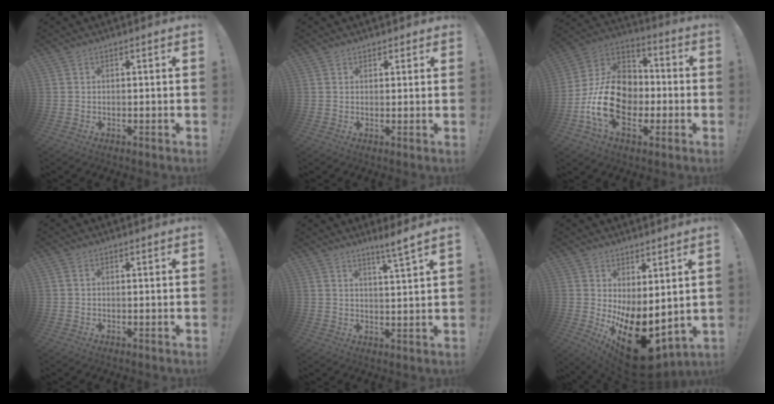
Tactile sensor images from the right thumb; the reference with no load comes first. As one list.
[{"total": 1.1, "force": [0.8, 0.7, 0.1], "torque": [0.006, -0.002, 0.014]}, {"total": 20.7, "force": [-4.9, 14.8, 13.6], "torque": [-0.254, 0.035, -0.070]}, {"total": 0.7, "force": [0.3, 0.4, 0.5], "torque": [-0.016, 0.005, 0.005]}, {"total": 5.2, "force": [3.7, -1.3, 3.4], "torque": [-0.046, -0.031, 0.056]}, {"total": 15.0, "force": [-4.0, 7.2, 12.6], "torque": [-0.174, 0.011, -0.045]}]